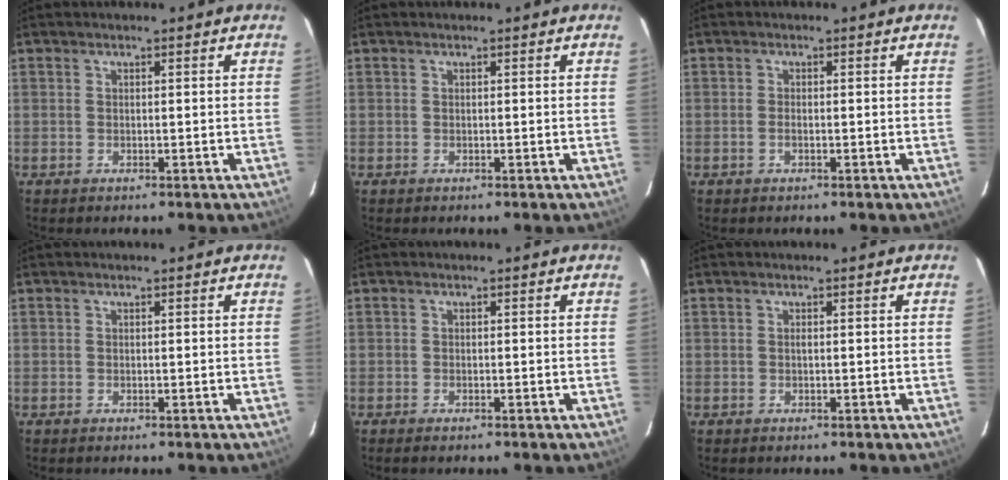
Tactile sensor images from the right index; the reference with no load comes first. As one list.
[{"total": 0.0}, {"total": 1.0, "force": [-0.4, 0.5, 0.8], "torque": [-0.019, 0.002, -0.008]}, {"total": 0.0}, {"total": 0.7, "force": [-0.6, 0.1, 0.4], "torque": [-0.008, -0.001, -0.012]}, {"total": 0.0}]